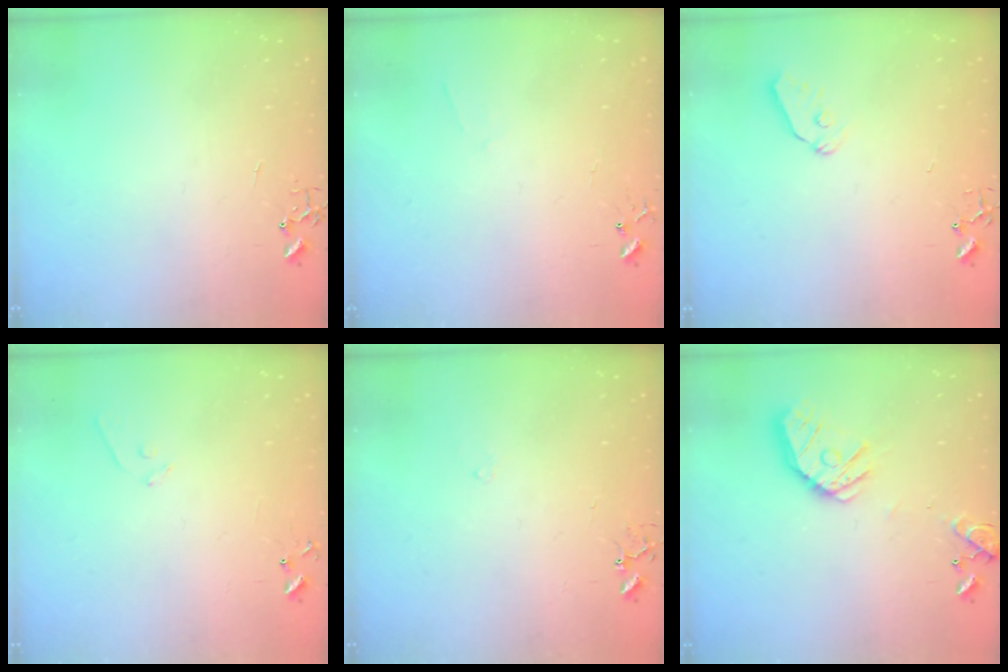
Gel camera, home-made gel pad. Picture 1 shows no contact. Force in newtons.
{"total": 4.4, "press": 4.4, "slide": 0.4}
{"total": 6.7, "press": 6.7, "slide": 0.8}
{"total": 5.3, "press": 5.3, "slide": 0.4}
{"total": 6.8, "press": 6.8, "slide": 0.5}
{"total": 15.8, "press": 15.5, "slide": 2.5}